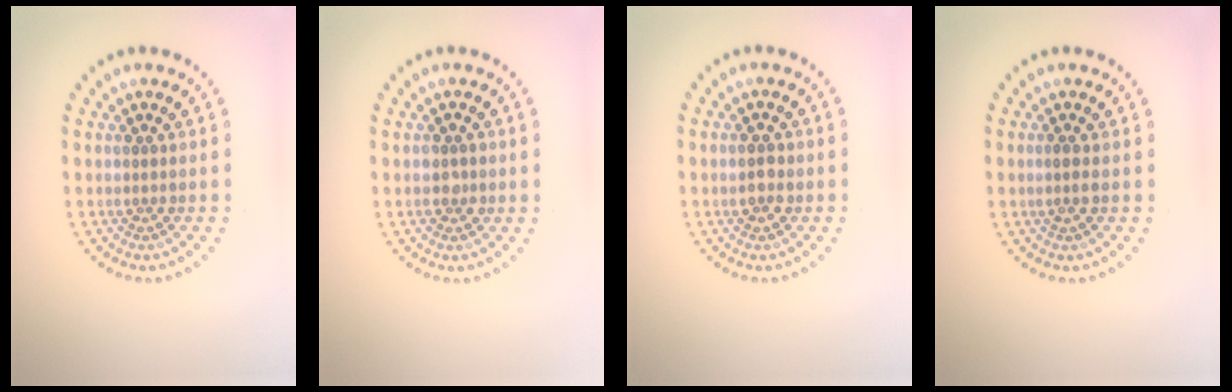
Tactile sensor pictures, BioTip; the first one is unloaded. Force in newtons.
{"total": 1.4, "press": 1.4, "slide": 0.0}
{"total": 1.7, "press": 1.7, "slide": 0.2}
{"total": 0.9, "press": 0.8, "slide": 0.4}